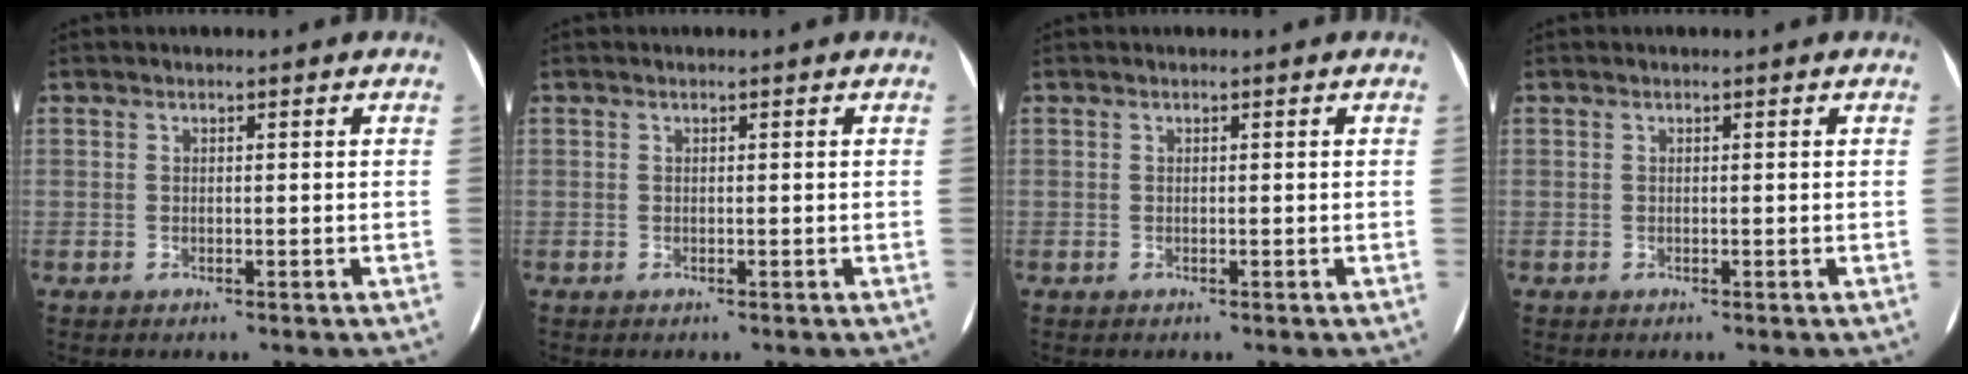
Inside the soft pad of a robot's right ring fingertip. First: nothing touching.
{"total": 0.0}
{"total": 0.0}
{"total": 0.0}